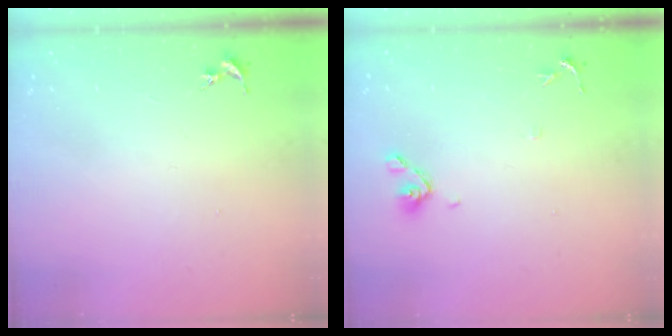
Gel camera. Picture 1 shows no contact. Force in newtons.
{"total": 7.2, "press": 6.8, "slide": 2.3}